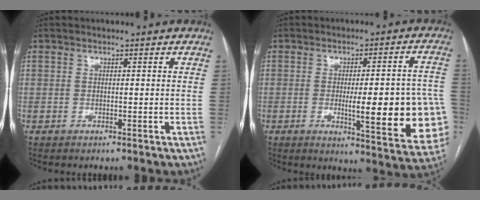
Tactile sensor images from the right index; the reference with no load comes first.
{"total": 17.1, "force": [-3.0, 3.3, 16.5], "torque": [-0.133, 0.014, -0.020]}